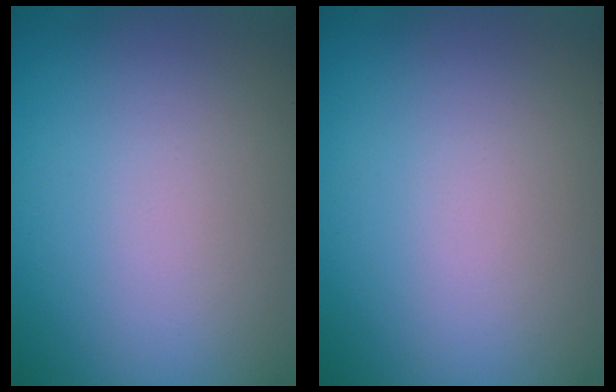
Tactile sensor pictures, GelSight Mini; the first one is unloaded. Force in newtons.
{"total": 0.0}